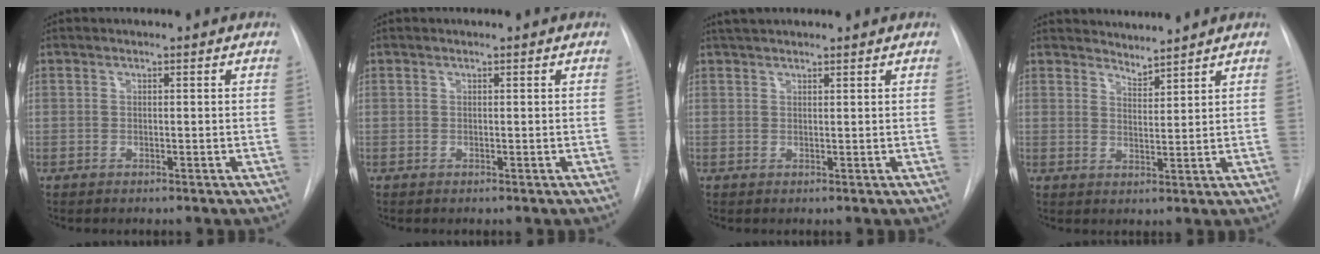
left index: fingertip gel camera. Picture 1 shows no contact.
{"total": 0.0}
{"total": 3.9, "force": [3.6, 0.6, 1.5], "torque": [-0.022, 0.035, 0.060]}
{"total": 3.9, "force": [3.9, 0.1, -0.1], "torque": [0.001, -0.003, 0.064]}